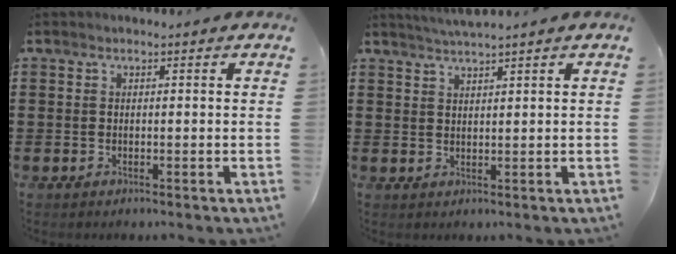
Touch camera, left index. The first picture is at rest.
{"total": 2.0, "force": [1.8, -0.6, 0.5], "torque": [-0.012, -0.003, 0.035]}